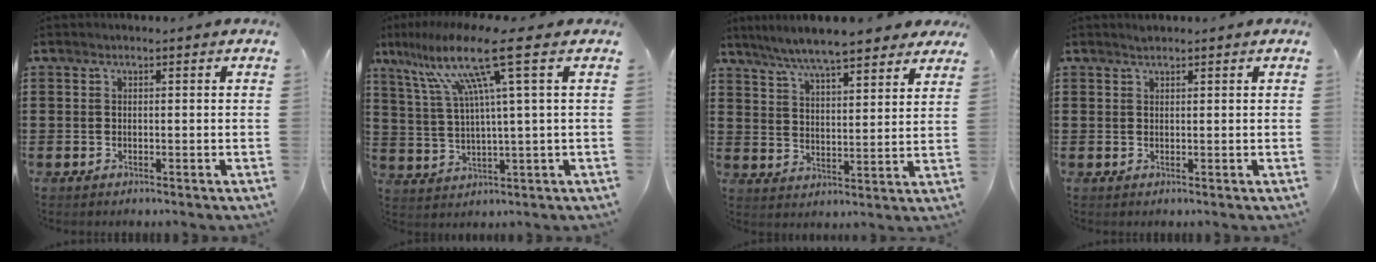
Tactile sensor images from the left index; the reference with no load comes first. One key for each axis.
{"total": 12.7, "fx": 6.0, "fy": 0.1, "fz": 11.1, "tx": -0.243, "ty": -0.013, "tz": 0.088}
{"total": 7.3, "fx": 6.7, "fy": 0.4, "fz": 3.0, "tx": -0.084, "ty": -0.025, "tz": 0.117}
{"total": 0.9, "fx": 0.8, "fy": 0.1, "fz": 0.3, "tx": -0.008, "ty": -0.001, "tz": 0.017}